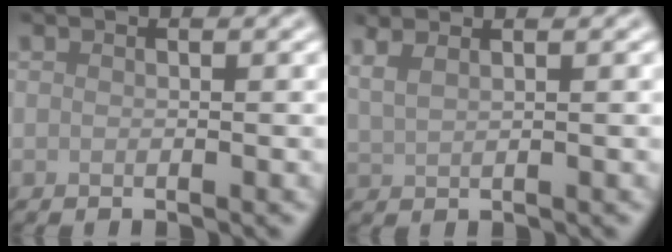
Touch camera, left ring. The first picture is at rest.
{"total": 3.6, "force": [2.4, 1.6, 2.1], "torque": [-0.024, 0.017, 0.021]}